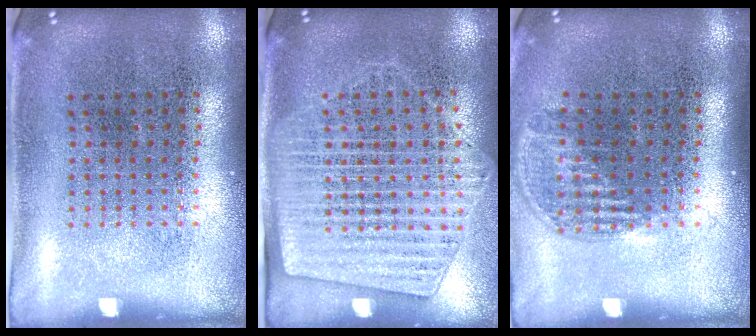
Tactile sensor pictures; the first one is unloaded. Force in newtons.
{"total": 1.8, "press": 1.5, "slide": 1.0}
{"total": 1.0, "press": 0.8, "slide": 0.6}